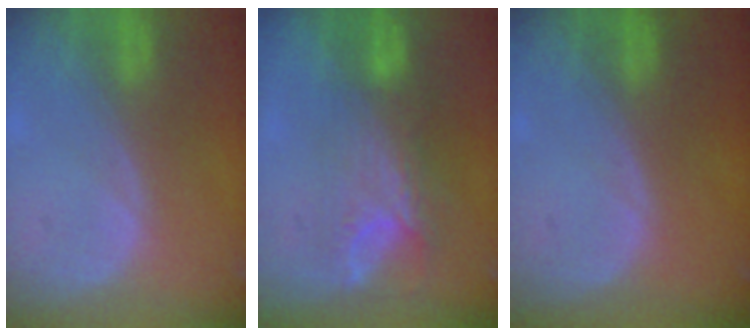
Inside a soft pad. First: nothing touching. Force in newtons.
{"total": 8.0, "press": 6.6, "slide": 4.5}
{"total": 0.0}